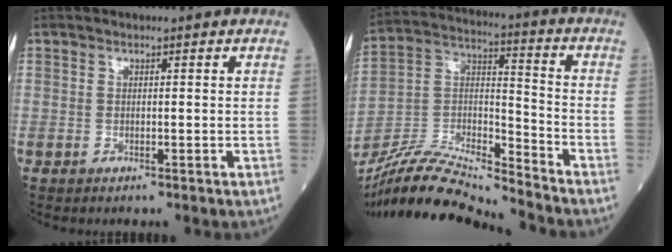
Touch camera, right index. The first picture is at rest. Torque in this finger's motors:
{"motor_torque": [-0.85, -0.87, -0.35, -0.19]}